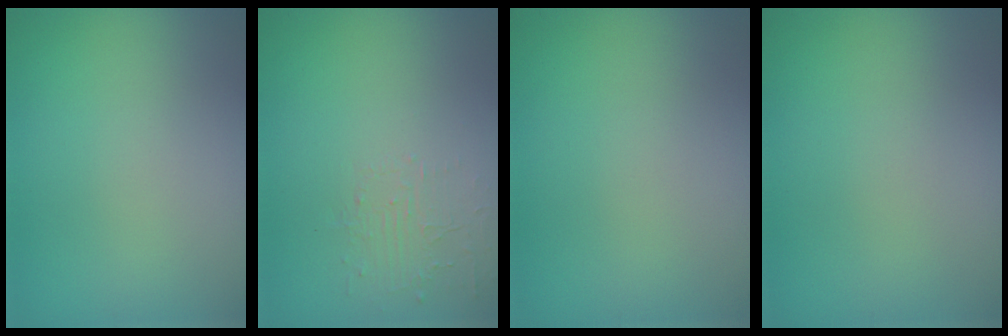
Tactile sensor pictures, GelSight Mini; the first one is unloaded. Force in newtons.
{"total": 1.5, "press": 0.1, "slide": 1.5}
{"total": 0.0}
{"total": 0.0}